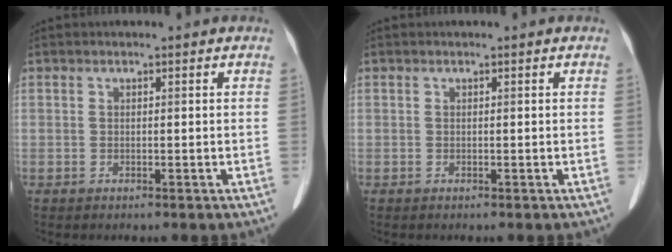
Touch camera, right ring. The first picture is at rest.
{"total": 0.0}